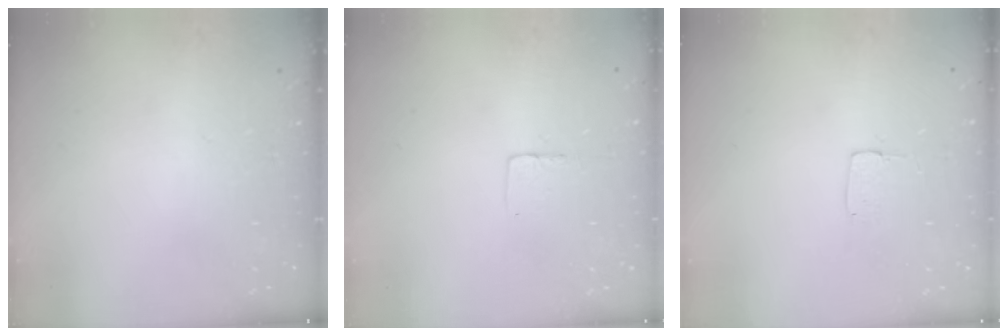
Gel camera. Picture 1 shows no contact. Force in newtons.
{"total": 2.7, "press": 2.7, "slide": 0.1}
{"total": 2.9, "press": 2.9, "slide": 0.2}